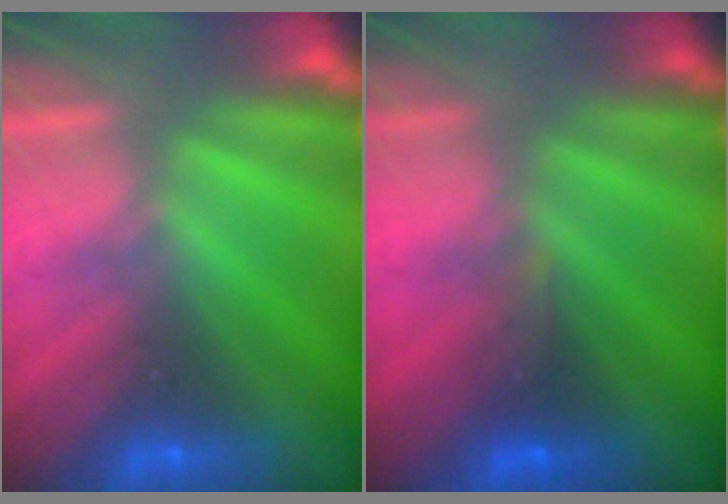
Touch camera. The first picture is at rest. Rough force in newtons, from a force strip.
{"total": 3.7}